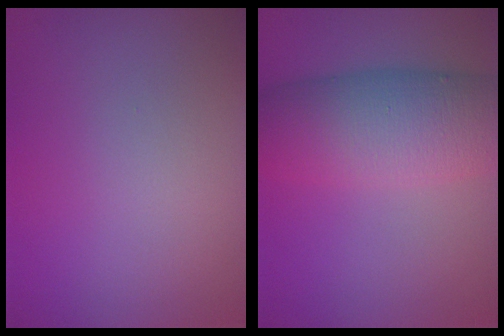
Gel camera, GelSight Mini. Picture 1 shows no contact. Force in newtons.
{"total": 9.2, "press": 9.2, "slide": 0.1}